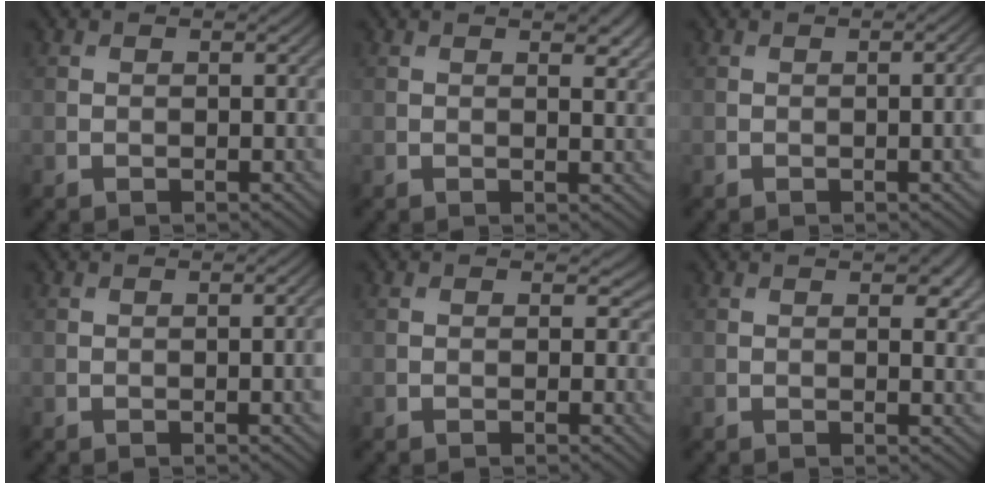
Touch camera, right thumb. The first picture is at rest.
{"total": 2.6, "force": [1.5, 0.7, 2.0], "torque": [-0.032, -0.003, 0.025]}
{"total": 2.9, "force": [-0.2, 0.7, 2.8], "torque": [-0.035, 0.004, -0.004]}
{"total": 2.3, "force": [-0.2, 0.5, 2.2], "torque": [-0.028, 0.002, -0.003]}
{"total": 1.1, "force": [0.2, 1.0, 0.4], "torque": [-0.010, -0.008, -0.001]}
{"total": 3.0, "force": [1.4, 1.0, 2.4], "torque": [-0.036, -0.003, 0.022]}